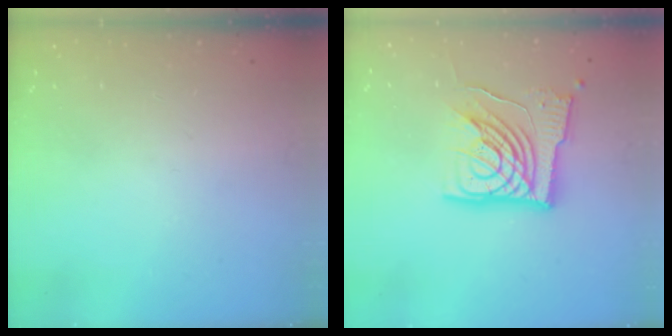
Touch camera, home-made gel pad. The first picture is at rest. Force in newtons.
{"total": 15.6, "press": 15.5, "slide": 1.6}